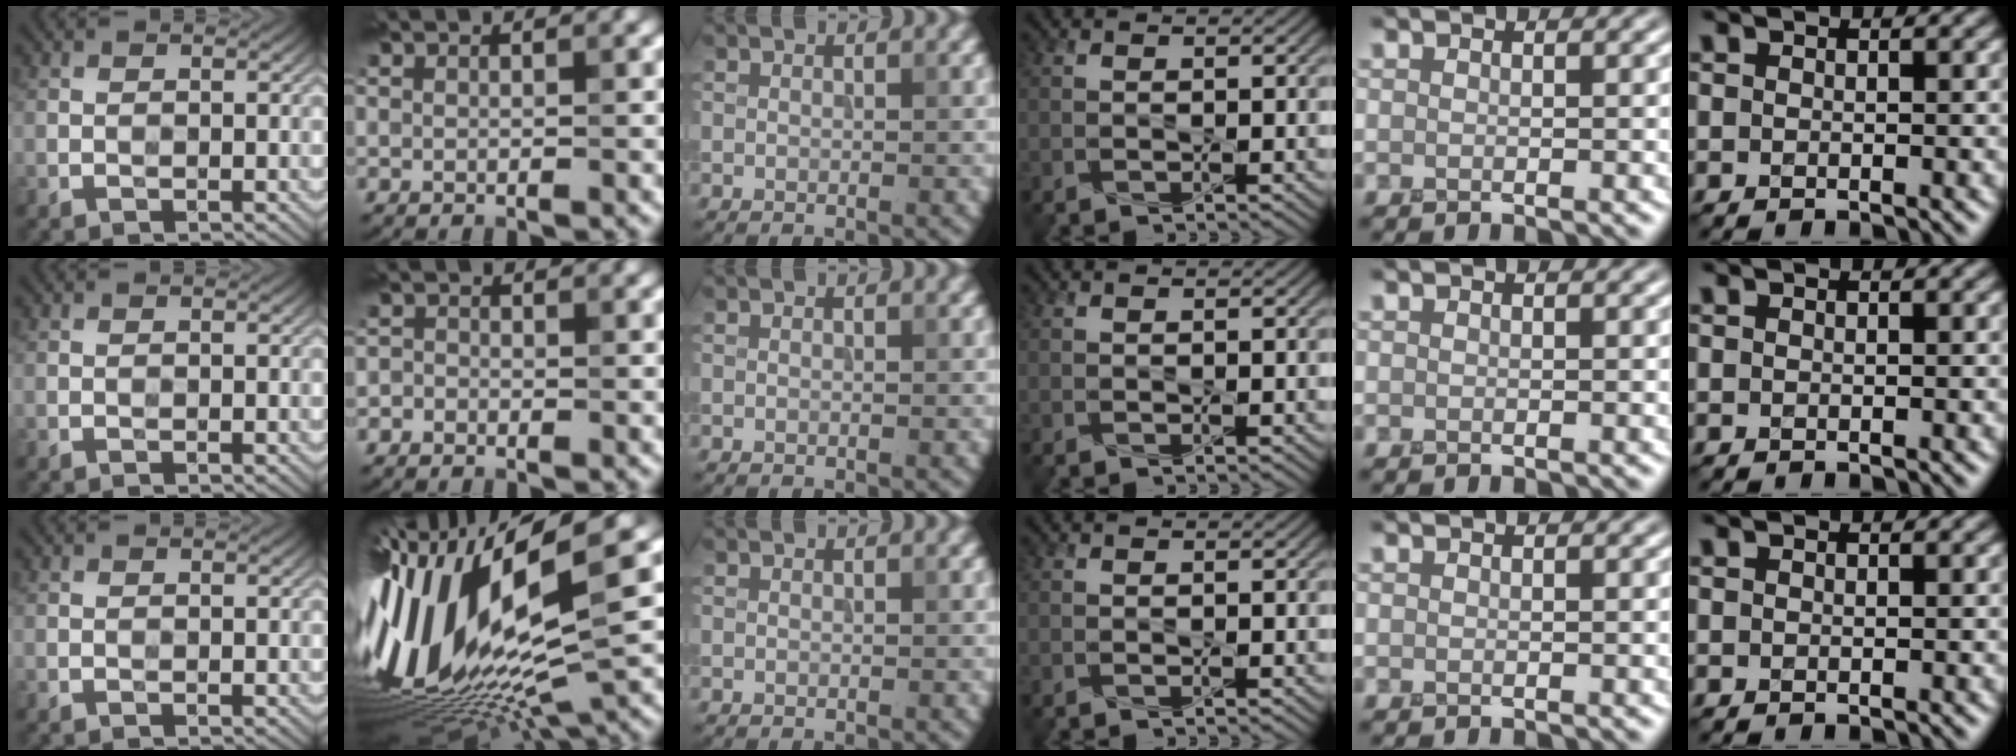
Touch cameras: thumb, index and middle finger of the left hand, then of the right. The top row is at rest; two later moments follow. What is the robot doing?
{"motion": "press", "object": "sticky note"}